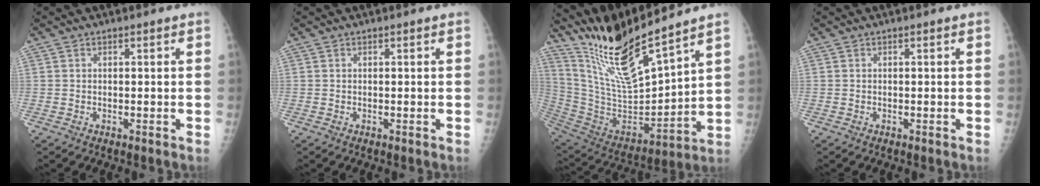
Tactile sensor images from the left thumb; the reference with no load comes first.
{"total": 0.0}
{"total": 18.0, "force": [15.2, 1.1, 9.4], "torque": [-0.161, -0.088, 0.308]}
{"total": 0.0}